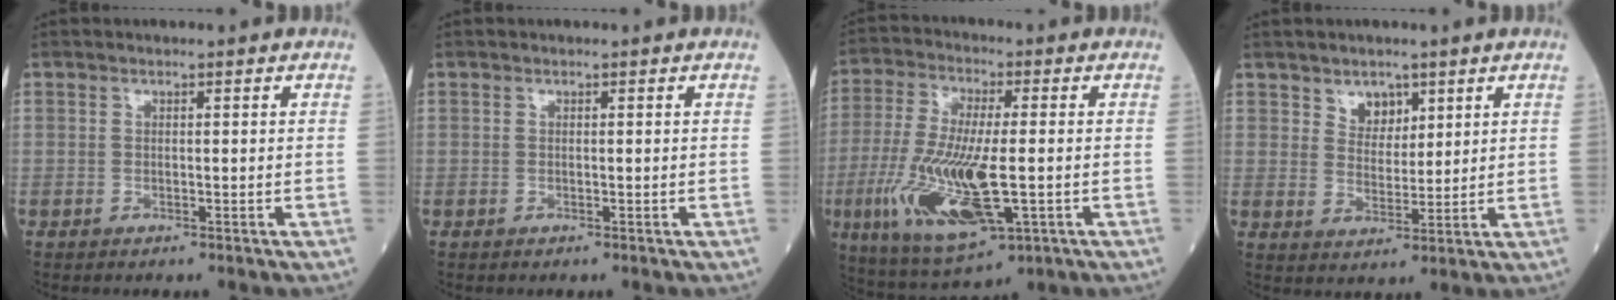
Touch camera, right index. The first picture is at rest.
{"total": 0.0}
{"total": 16.4, "force": [-3.9, 4.3, 15.3], "torque": [-0.317, -0.025, -0.059]}
{"total": 4.0, "force": [2.6, 2.6, 1.7], "torque": [-0.023, -0.001, 0.048]}